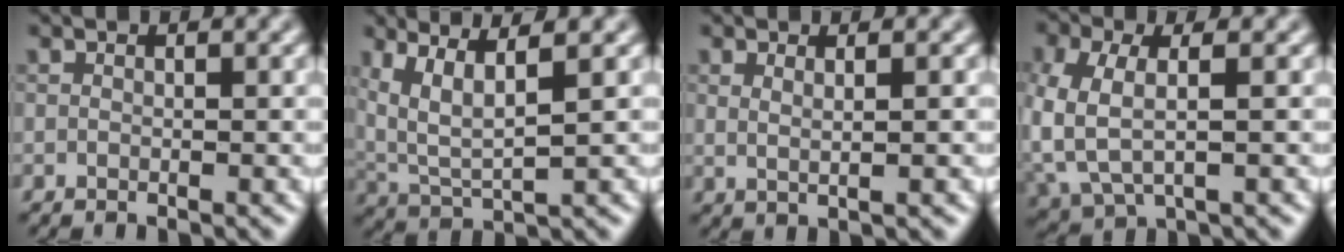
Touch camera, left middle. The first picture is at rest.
{"total": 5.0, "force": [2.5, 1.4, 4.1], "torque": [-0.097, -0.001, 0.060]}
{"total": 1.8, "force": [0.6, 0.7, 1.6], "torque": [-0.022, -0.002, 0.005]}
{"total": 5.2, "force": [-0.5, 3.0, 4.2], "torque": [-0.114, -0.007, -0.006]}